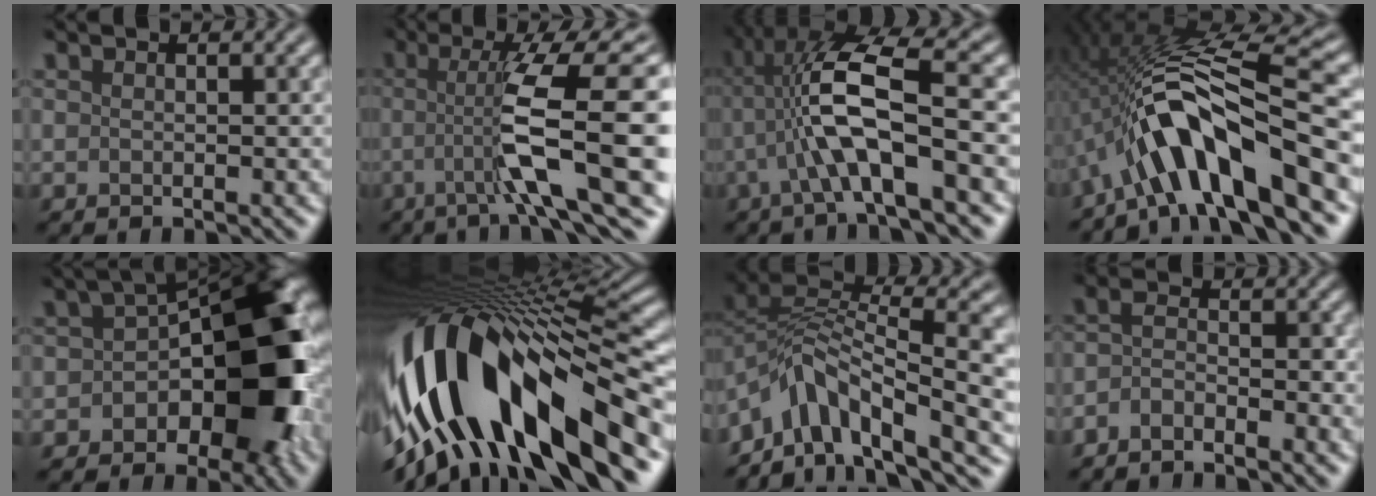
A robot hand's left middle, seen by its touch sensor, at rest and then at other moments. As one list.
[{"total": 10.0, "force": [-1.8, 1.2, 9.8], "torque": [-0.161, 0.012, -0.011]}, {"total": 7.4, "force": [-1.1, 1.5, 7.2], "torque": [-0.160, 0.013, -0.004]}, {"total": 10.3, "force": [-4.8, 2.1, 8.8], "torque": [-0.151, 0.016, -0.067]}, {"total": 11.9, "force": [-3.4, 6.3, 9.5], "torque": [-0.110, 0.004, -0.048]}, {"total": 14.7, "force": [-3.9, 5.8, 12.9], "torque": [-0.245, 0.006, -0.040]}, {"total": 9.3, "force": [-3.6, 4.4, 7.3], "torque": [-0.143, 0.016, -0.055]}, {"total": 2.6, "force": [-2.6, 0.0, 0.4], "torque": [-0.029, -0.001, -0.038]}]